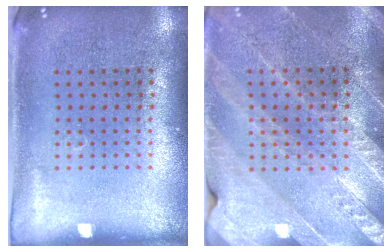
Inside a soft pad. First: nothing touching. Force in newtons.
{"total": 2.9, "press": 2.7, "slide": 0.9}